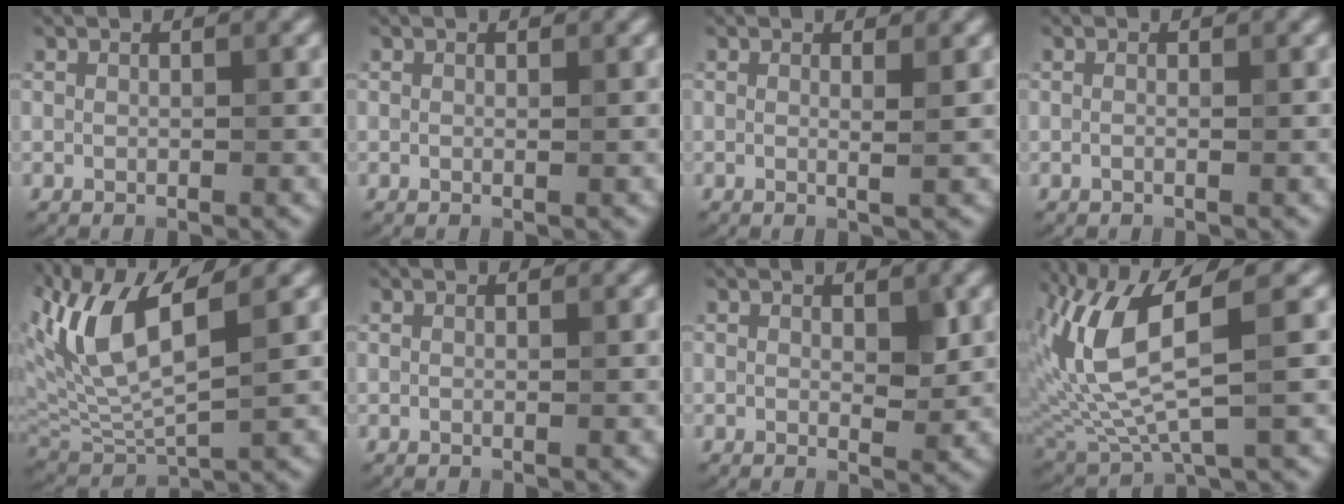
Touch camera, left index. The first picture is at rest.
{"total": 0.0}
{"total": 1.3, "force": [0.3, 0.3, 1.2], "torque": [-0.017, -0.002, -0.003]}
{"total": 0.5, "force": [0.0, 0.1, 0.5], "torque": [-0.013, -0.007, -0.007]}
{"total": 8.4, "force": [3.2, 2.7, 7.3], "torque": [-0.156, 0.003, 0.061]}
{"total": 0.0}
{"total": 1.7, "force": [0.3, 0.9, 1.4], "torque": [-0.017, -0.008, 0.007]}
{"total": 8.0, "force": [2.1, 2.5, 7.3], "torque": [-0.170, -0.009, 0.047]}